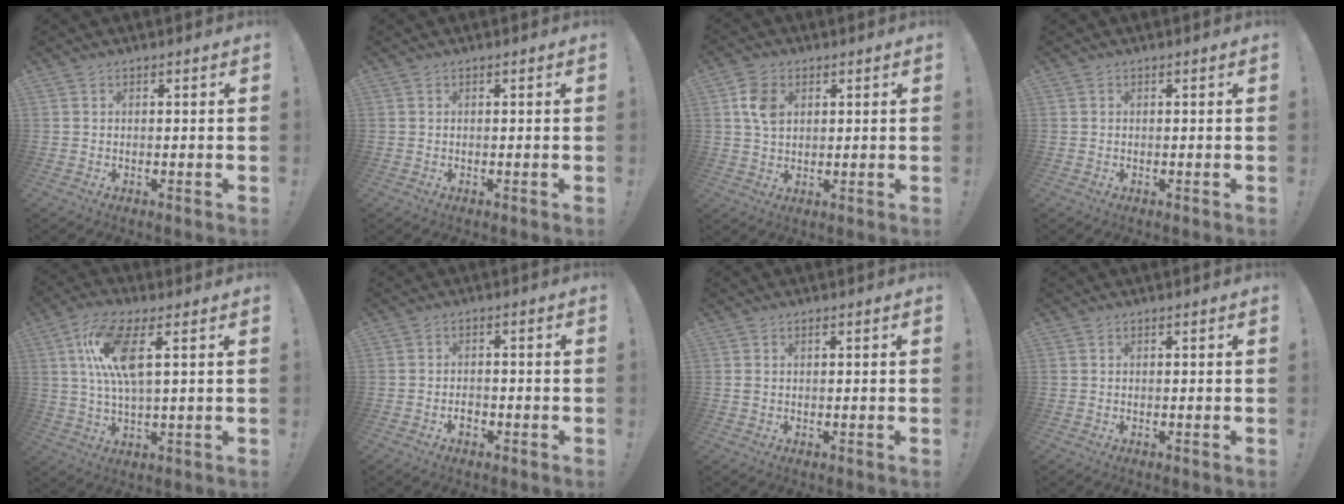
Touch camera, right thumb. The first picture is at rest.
{"total": 0.0}
{"total": 7.6, "force": [2.3, 5.3, 4.9], "torque": [-0.085, 0.003, 0.044]}
{"total": 0.0}
{"total": 13.4, "force": [4.1, 4.4, 12.0], "torque": [-0.233, 0.002, 0.071]}
{"total": 2.5, "force": [-1.6, 1.4, 1.3], "torque": [-0.017, 0.003, -0.029]}
{"total": 0.8, "force": [0.4, 0.3, 0.6], "torque": [-0.012, 0.001, 0.007]}
{"total": 0.0}